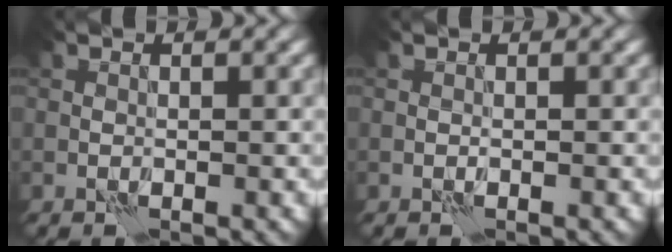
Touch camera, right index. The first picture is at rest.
{"total": 0.0}